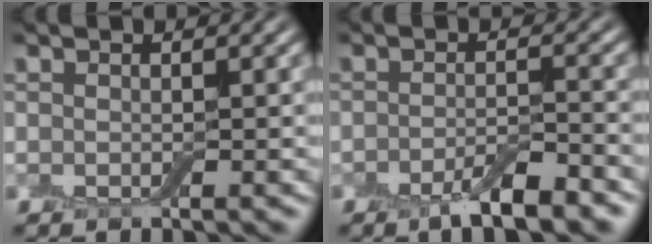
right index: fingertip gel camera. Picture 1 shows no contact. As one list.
[{"total": 4.0, "force": [-2.5, 1.1, 2.9], "torque": [-0.054, -0.001, -0.045]}]